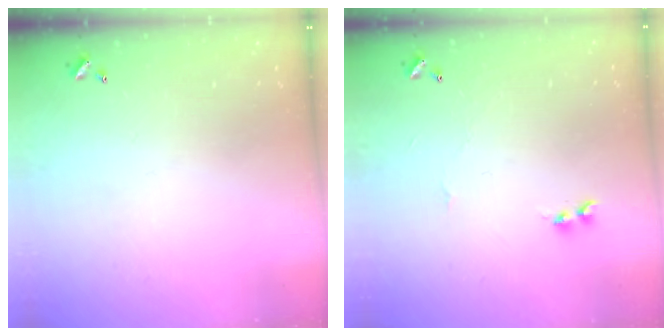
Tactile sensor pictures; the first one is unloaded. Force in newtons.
{"total": 2.0, "press": 1.9, "slide": 0.6}